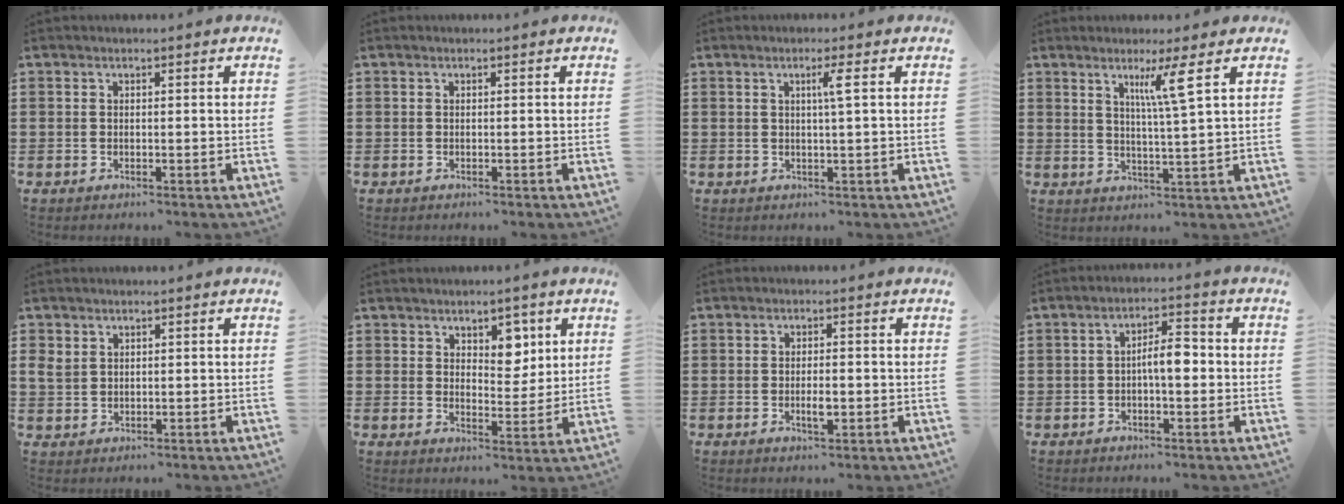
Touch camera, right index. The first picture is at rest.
{"total": 0.0}
{"total": 2.4, "force": [0.6, -0.4, 2.3], "torque": [-0.043, -0.005, 0.007]}
{"total": 5.4, "force": [2.7, -0.7, 4.7], "torque": [-0.090, -0.007, 0.039]}
{"total": 2.4, "force": [1.3, 1.8, 0.9], "torque": [-0.025, 0.007, 0.026]}
{"total": 4.9, "force": [3.1, 3.1, 2.3], "torque": [-0.034, -0.001, 0.049]}
{"total": 2.8, "force": [-0.7, 0.8, 2.6], "torque": [-0.047, 0.001, -0.011]}
{"total": 4.8, "force": [-0.5, 1.6, 4.5], "torque": [-0.081, 0.010, -0.012]}